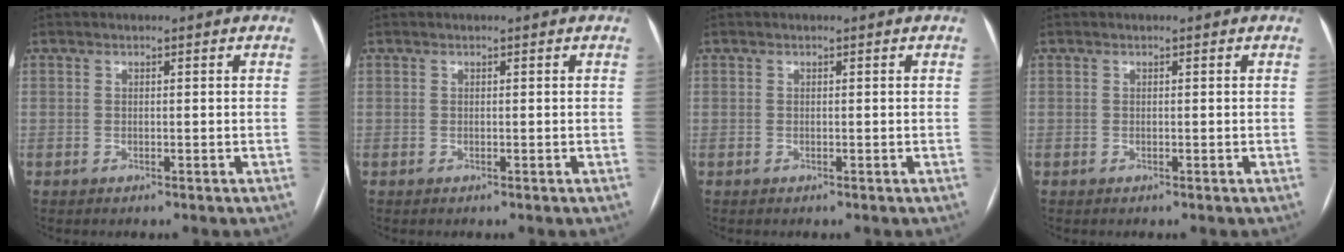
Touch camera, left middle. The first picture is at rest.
{"total": 0.0}
{"total": 0.0}
{"total": 0.0}